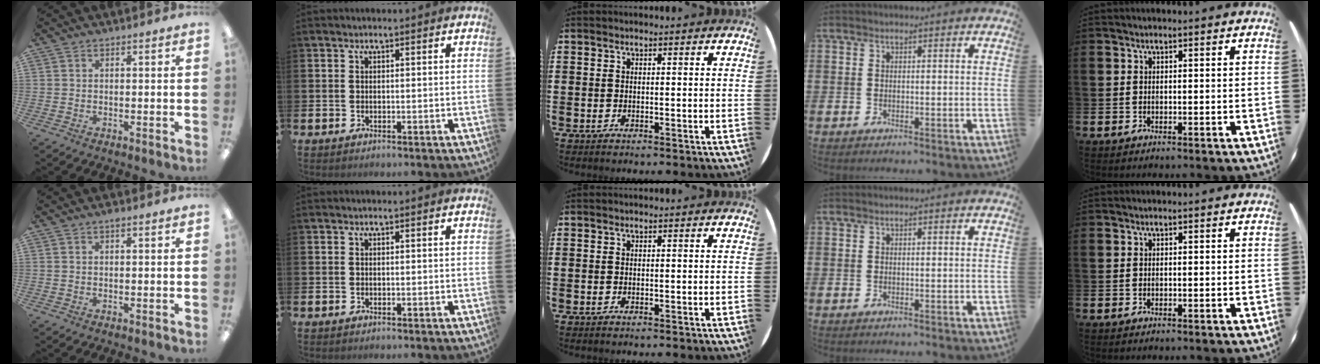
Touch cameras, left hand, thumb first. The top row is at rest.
{"thumb": {"total": 0.9, "force": [0.6, 0.2, 0.6], "torque": [-0.015, 0.003, 0.010]}}